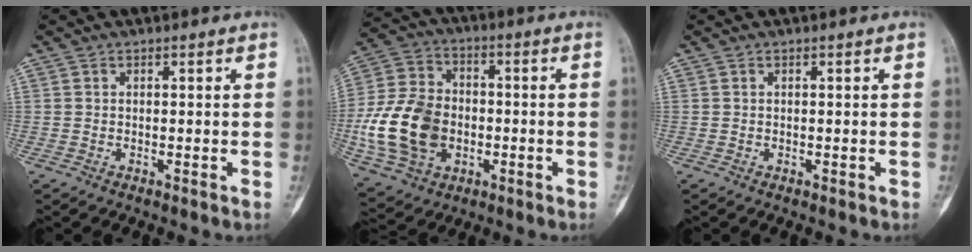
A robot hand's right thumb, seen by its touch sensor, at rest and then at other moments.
{"total": 18.4, "force": [-3.5, 13.5, 11.9], "torque": [-0.216, 0.017, -0.058]}
{"total": 0.0}